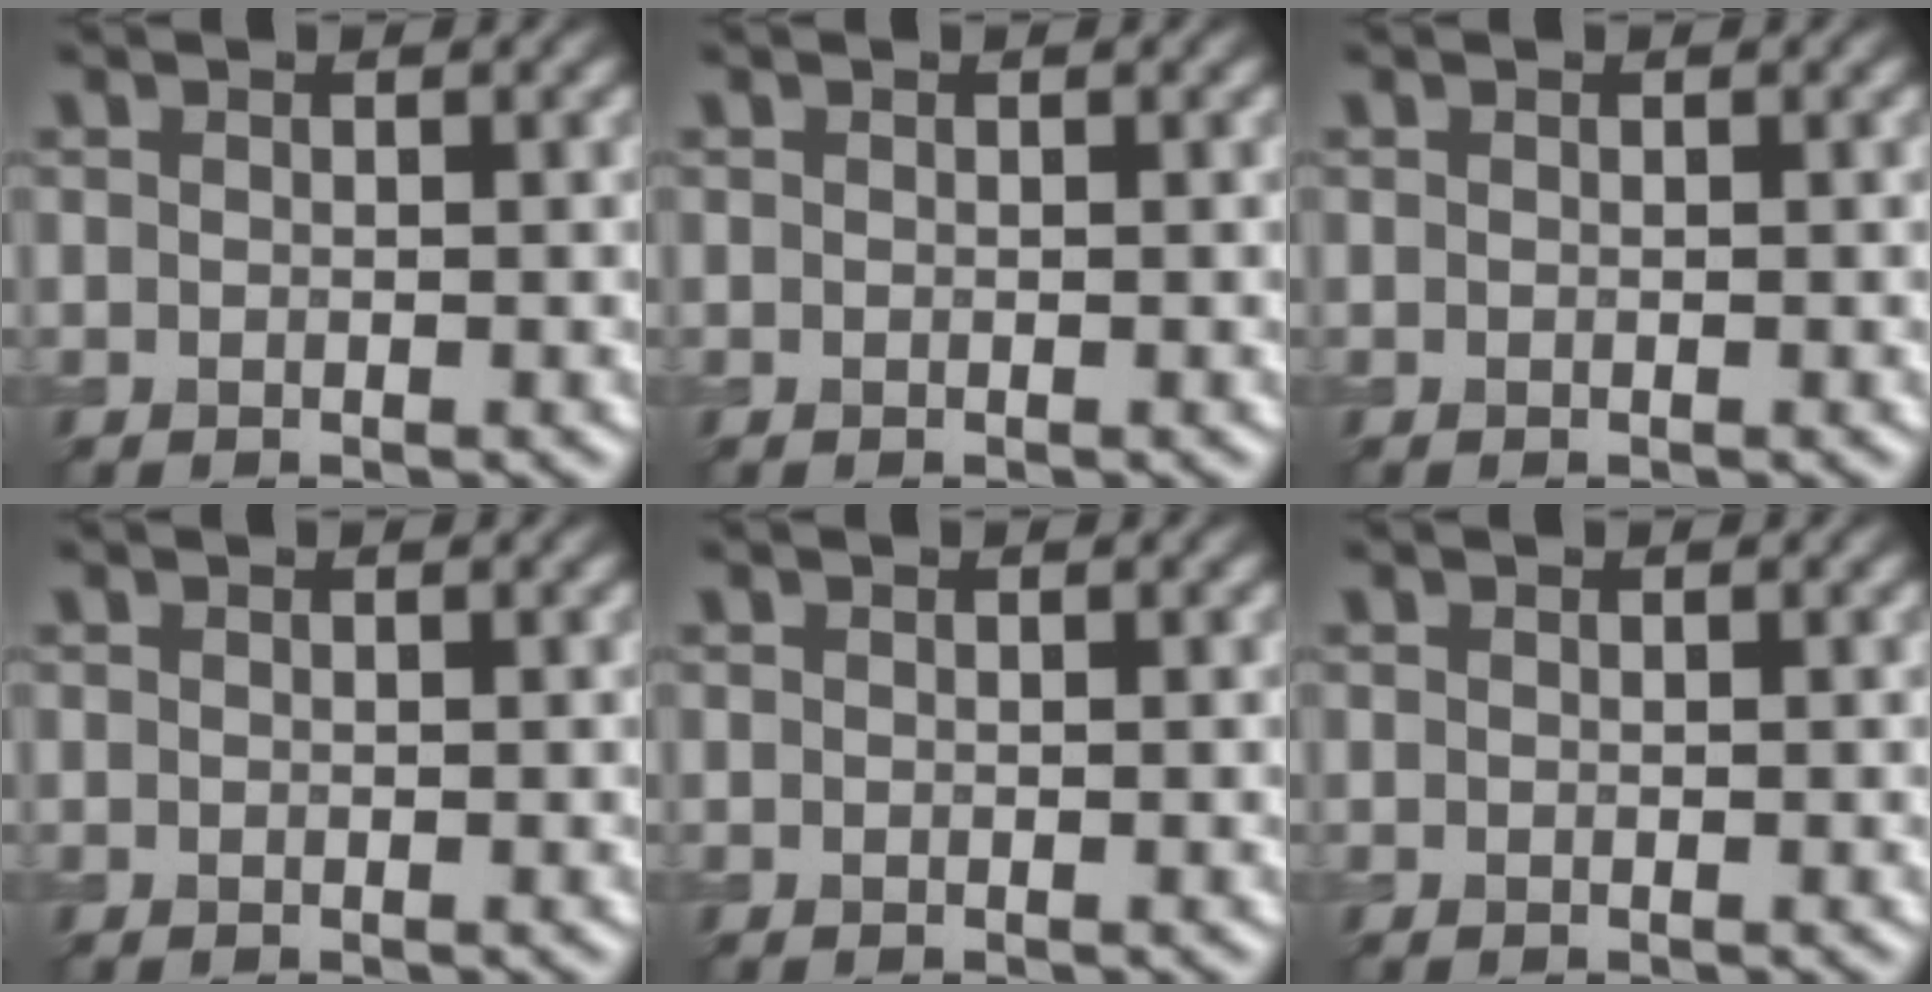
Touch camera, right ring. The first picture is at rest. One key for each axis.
{"total": 0.0}
{"total": 0.0}
{"total": 0.0}
{"total": 0.0}
{"total": 0.0}